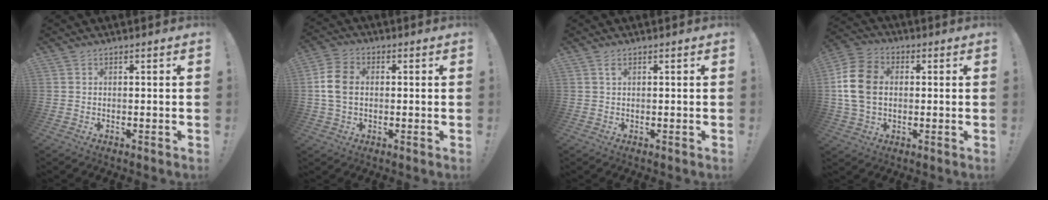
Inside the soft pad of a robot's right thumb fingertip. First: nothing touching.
{"total": 8.6, "force": [0.1, 6.1, 6.0], "torque": [-0.125, 0.010, 0.007]}
{"total": 1.3, "force": [0.5, 0.4, 1.2], "torque": [-0.024, 0.002, 0.009]}
{"total": 13.8, "force": [0.9, 10.2, 9.3], "torque": [-0.184, 0.010, 0.017]}